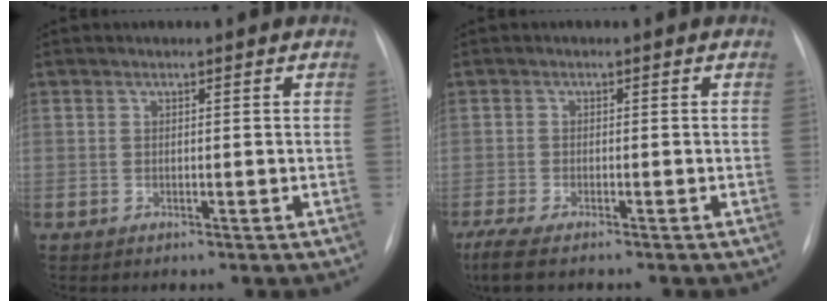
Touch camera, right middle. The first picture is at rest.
{"total": 6.3, "force": [-5.0, 0.8, 3.7], "torque": [-0.071, -0.016, -0.083]}